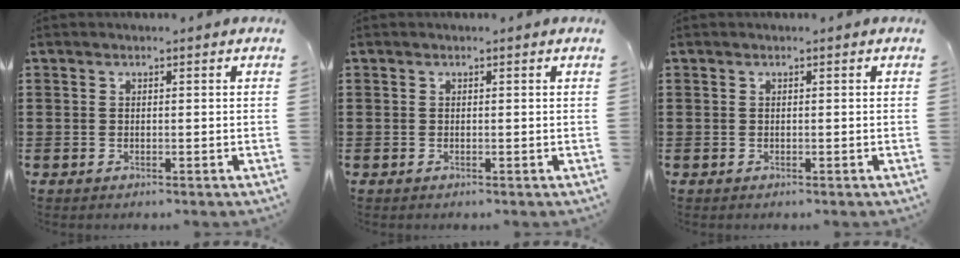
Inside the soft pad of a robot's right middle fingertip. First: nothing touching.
{"total": 0.0}
{"total": 0.0}